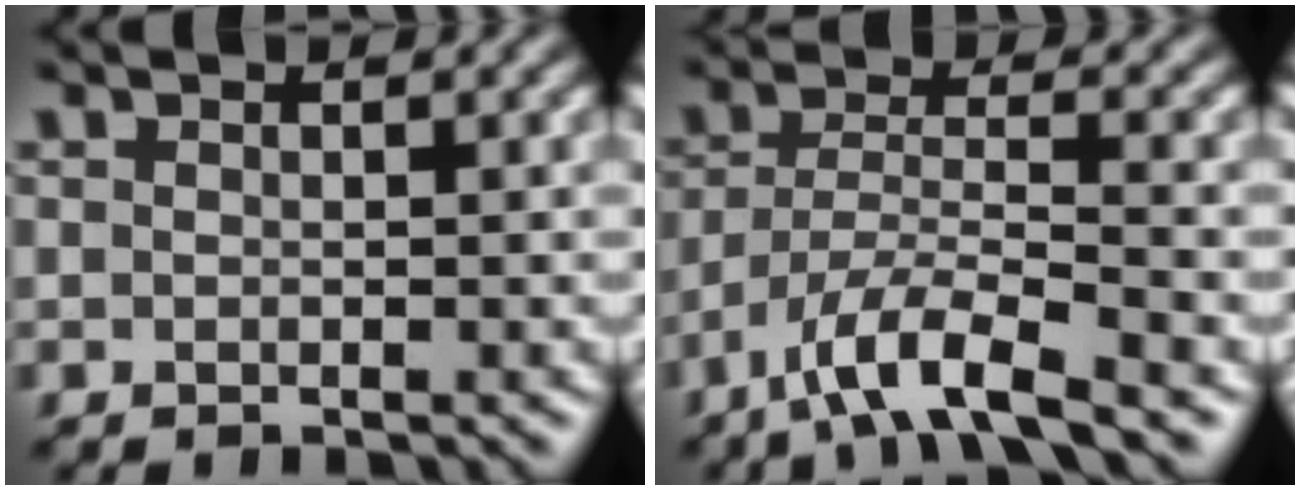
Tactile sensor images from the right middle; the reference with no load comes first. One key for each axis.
{"total": 6.2, "fx": -4.2, "fy": 1.3, "fz": 4.4, "tx": -0.081, "ty": 0.002, "tz": -0.082}